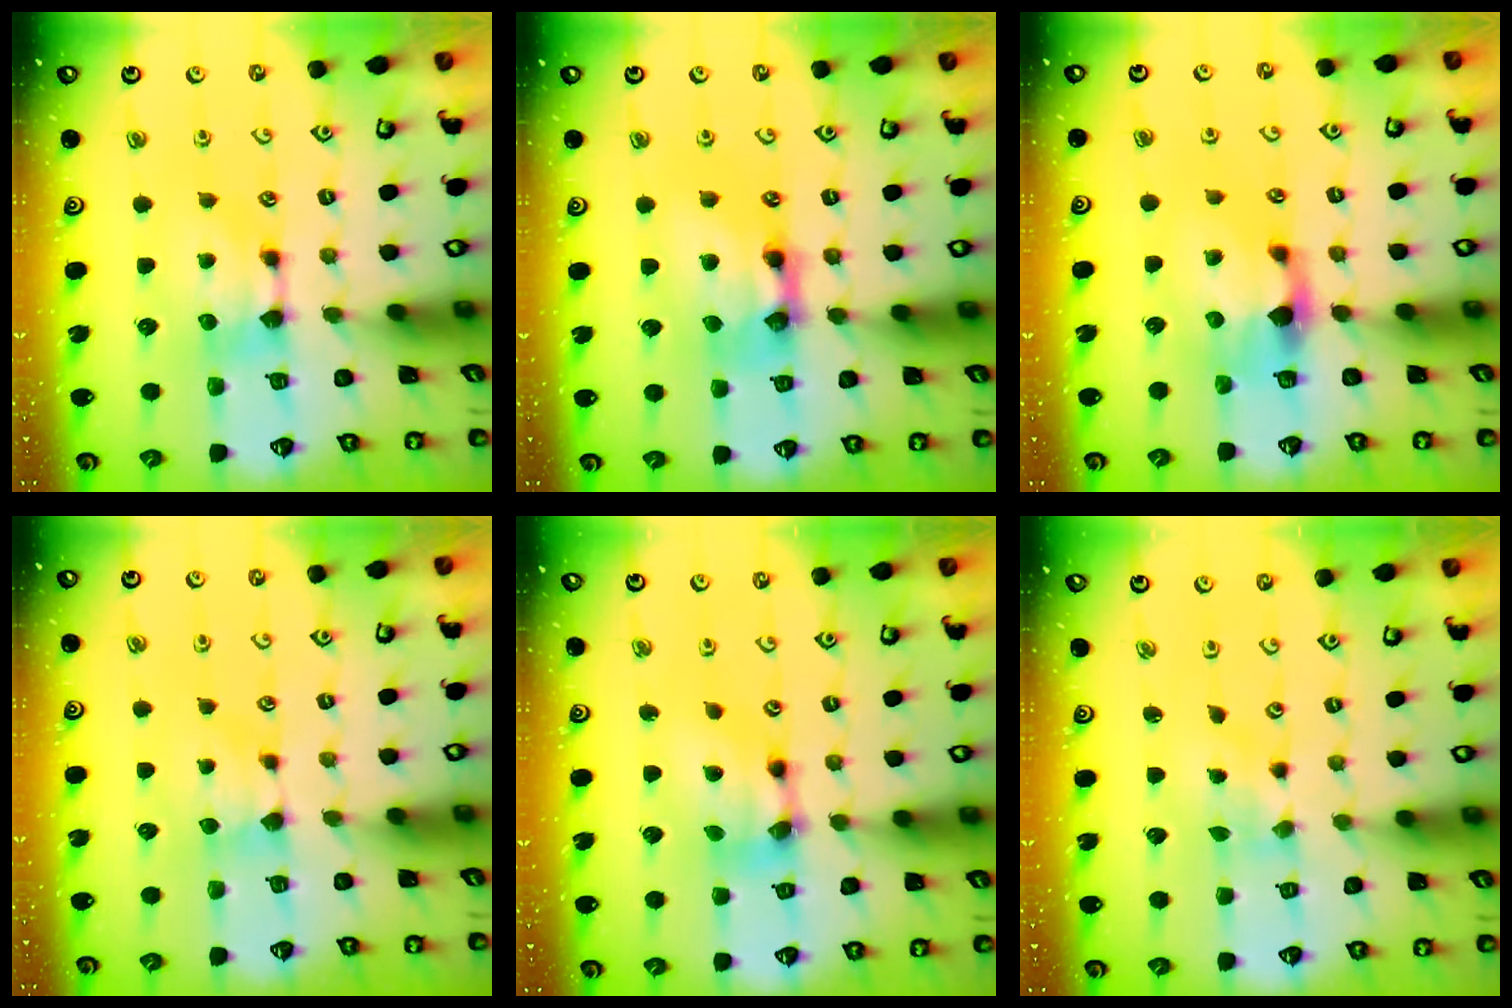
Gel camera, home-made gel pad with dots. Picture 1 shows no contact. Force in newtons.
{"total": 6.5, "press": 6.5, "slide": 0.3}
{"total": 2.2, "press": 1.8, "slide": 1.3}
{"total": 1.6, "press": 1.4, "slide": 0.7}
{"total": 5.3, "press": 4.7, "slide": 2.4}
{"total": 2.5, "press": 2.3, "slide": 0.9}